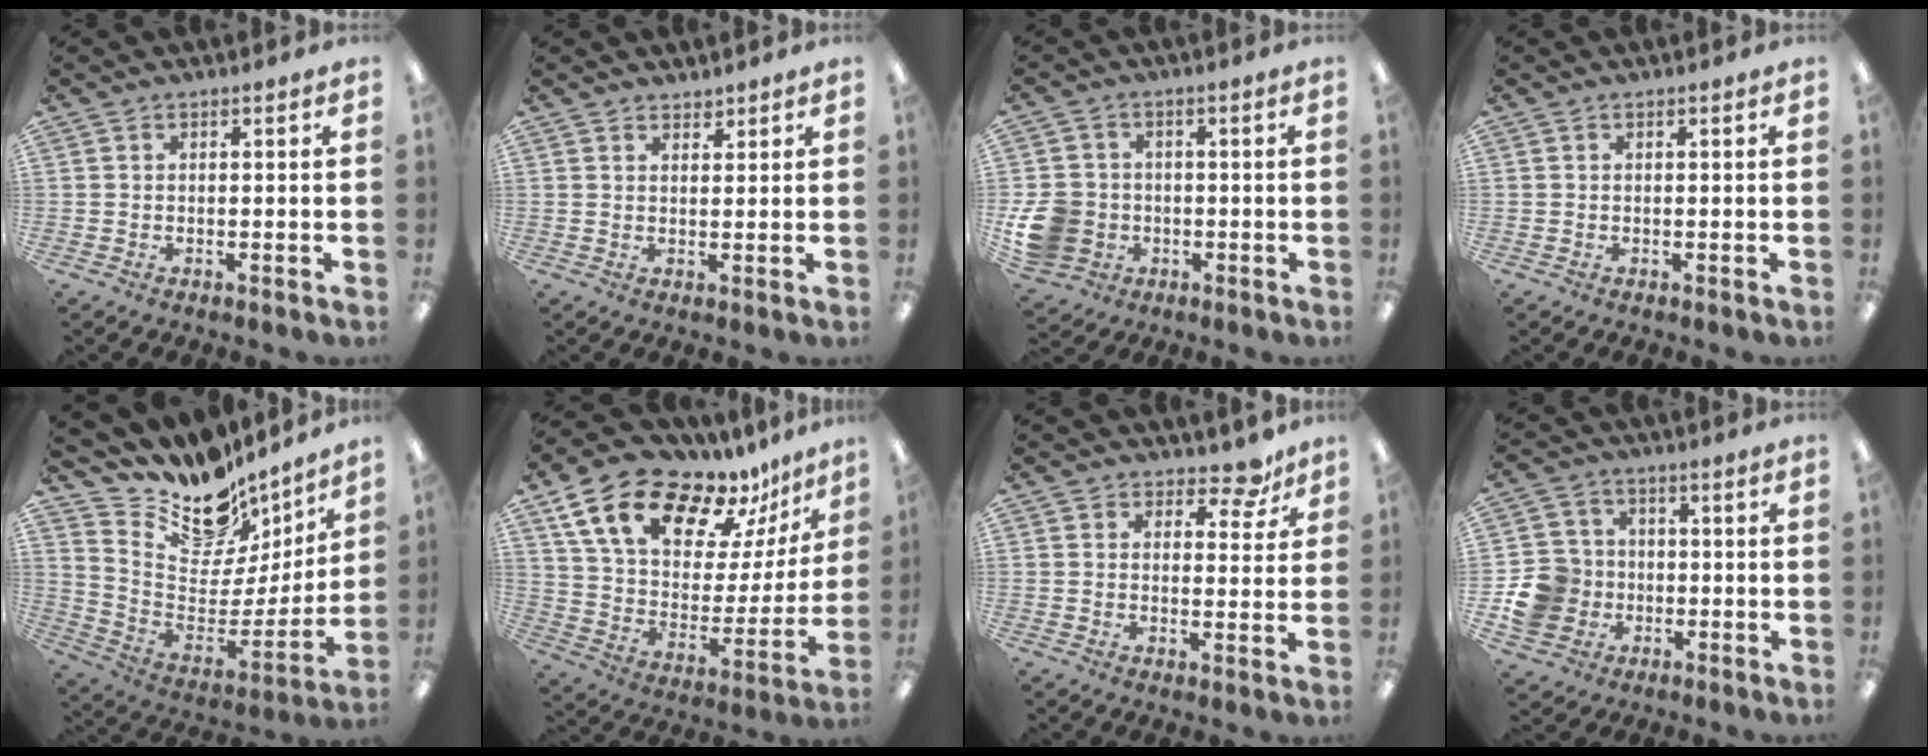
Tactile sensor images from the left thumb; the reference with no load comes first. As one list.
[{"total": 1.9, "force": [1.9, 0.5, -0.1], "torque": [0.009, -0.011, 0.034]}, {"total": 9.9, "force": [-2.0, 8.7, 4.2], "torque": [-0.106, 0.022, -0.030]}, {"total": 0.0}, {"total": 15.4, "force": [12.4, 7.8, 5.0], "torque": [-0.096, -0.114, 0.217]}, {"total": 19.8, "force": [14.7, 9.1, 9.6], "torque": [-0.169, -0.104, 0.260]}, {"total": 6.2, "force": [4.9, 3.0, 2.4], "torque": [-0.021, -0.032, 0.084]}, {"total": 10.4, "force": [-2.5, 9.7, 2.9], "torque": [-0.059, 0.025, -0.039]}]